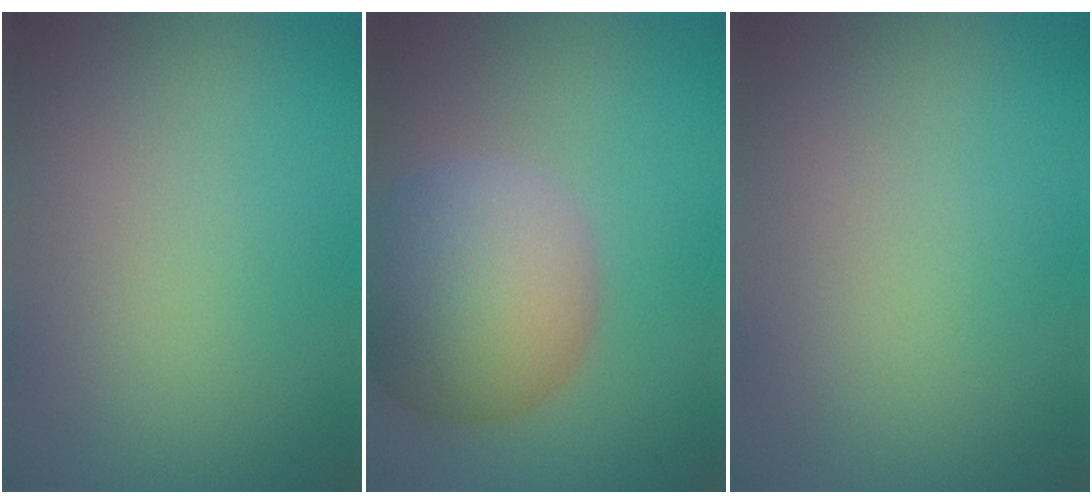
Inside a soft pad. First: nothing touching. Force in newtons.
{"total": 9.0, "press": 9.0, "slide": 0.4}
{"total": 0.0}